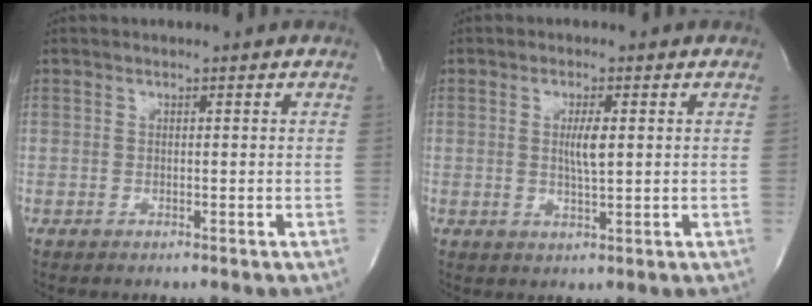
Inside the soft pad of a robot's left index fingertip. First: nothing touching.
{"total": 3.2, "force": [0.4, 0.4, 3.2], "torque": [-0.063, -0.005, 0.007]}